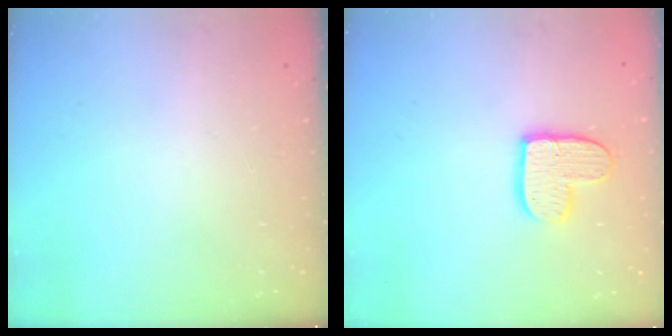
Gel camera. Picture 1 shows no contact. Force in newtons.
{"total": 11.0, "press": 10.9, "slide": 0.9}